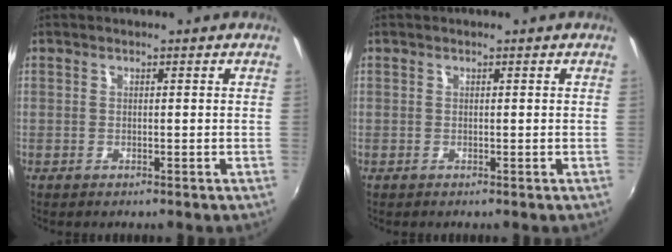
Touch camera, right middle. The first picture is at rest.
{"total": 0.0}